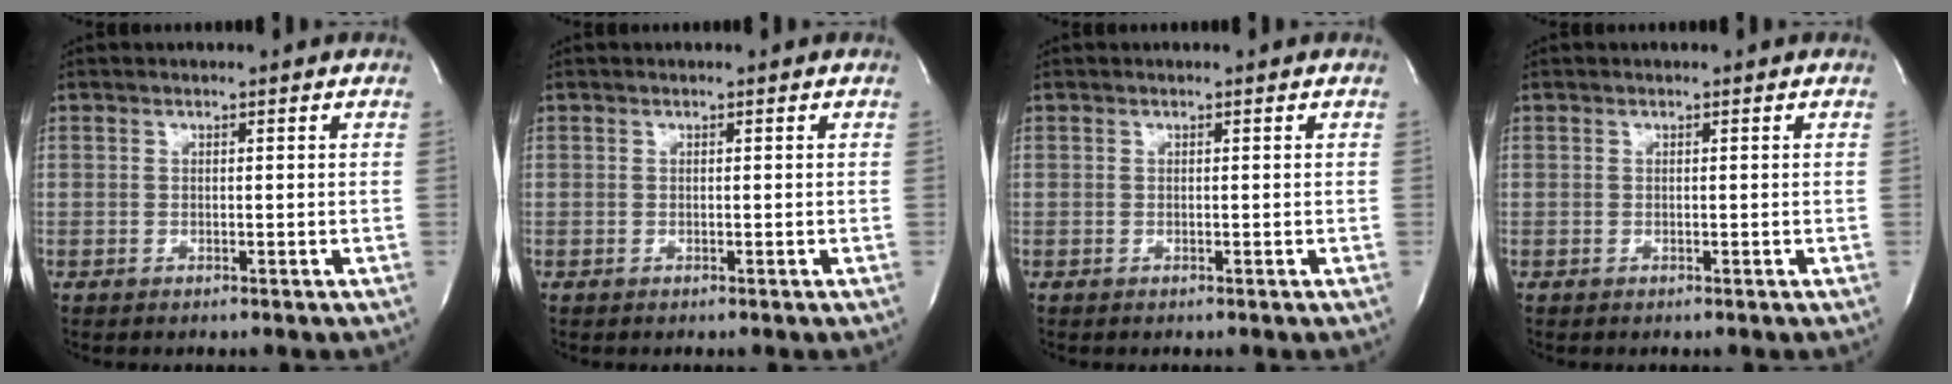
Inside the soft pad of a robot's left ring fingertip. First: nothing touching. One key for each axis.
{"total": 0.0}
{"total": 0.0}
{"total": 0.0}